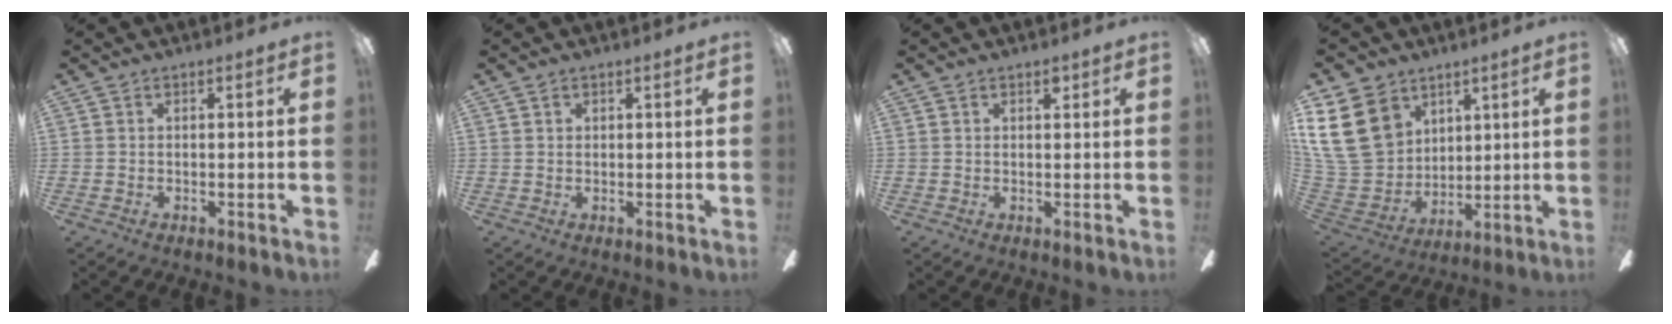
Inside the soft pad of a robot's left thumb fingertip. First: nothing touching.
{"total": 1.0, "force": [0.5, 0.8, 0.2], "torque": [-0.004, 0.003, 0.009]}
{"total": 1.4, "force": [0.9, 0.9, 0.5], "torque": [-0.002, 0.000, 0.015]}
{"total": 19.3, "force": [8.3, 14.8, 9.2], "torque": [-0.216, -0.027, 0.158]}